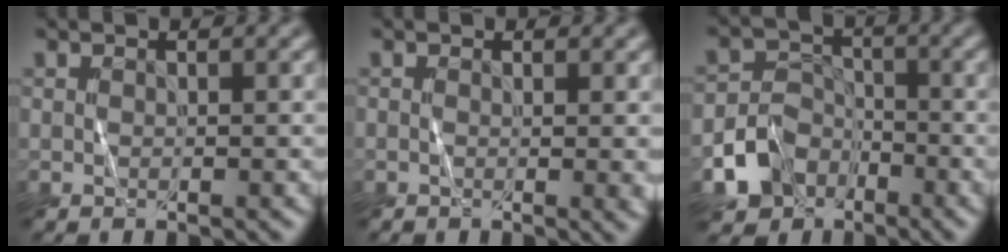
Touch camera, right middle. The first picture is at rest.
{"total": 1.7, "force": [0.1, 0.4, 1.6], "torque": [-0.014, 0.000, -0.001]}
{"total": 5.3, "force": [-3.2, 4.0, 1.5], "torque": [-0.011, 0.004, -0.064]}